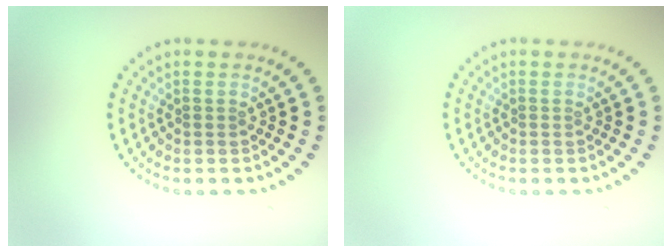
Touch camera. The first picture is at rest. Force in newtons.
{"total": 0.0}